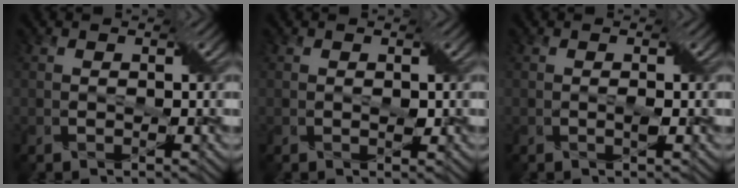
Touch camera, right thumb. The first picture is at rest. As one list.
[{"total": 0.7, "force": [0.1, 0.4, 0.6], "torque": [-0.008, -0.001, 0.001]}, {"total": 0.7, "force": [-0.1, 0.0, 0.7], "torque": [-0.014, 0.001, -0.002]}]